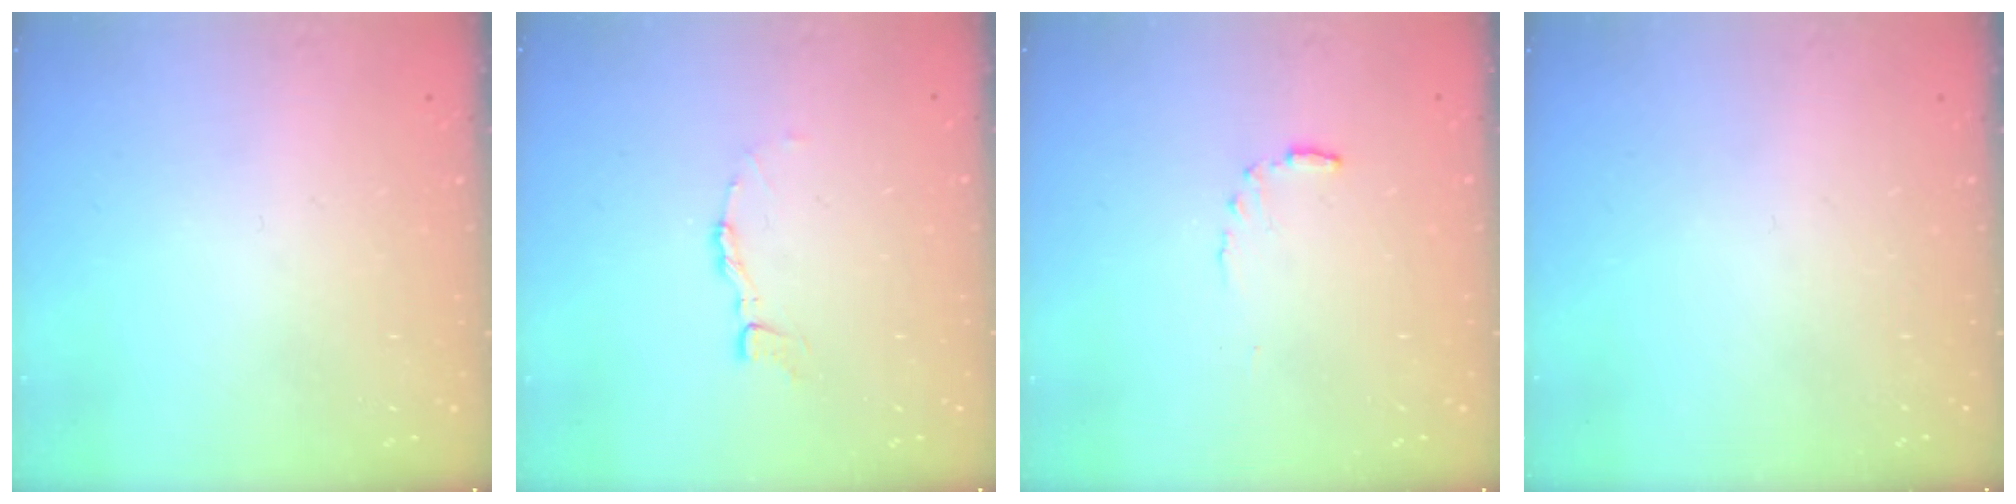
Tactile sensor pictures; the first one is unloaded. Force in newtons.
{"total": 4.4, "press": 4.4, "slide": 0.1}
{"total": 4.5, "press": 4.4, "slide": 0.6}
{"total": 0.0}